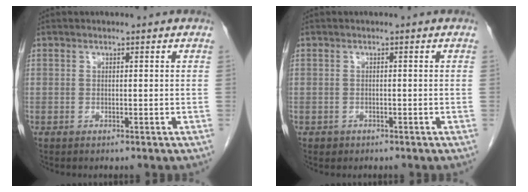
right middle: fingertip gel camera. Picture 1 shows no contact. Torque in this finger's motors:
{"motor_torque": [0.12, -0.17, -0.02, -0.01]}